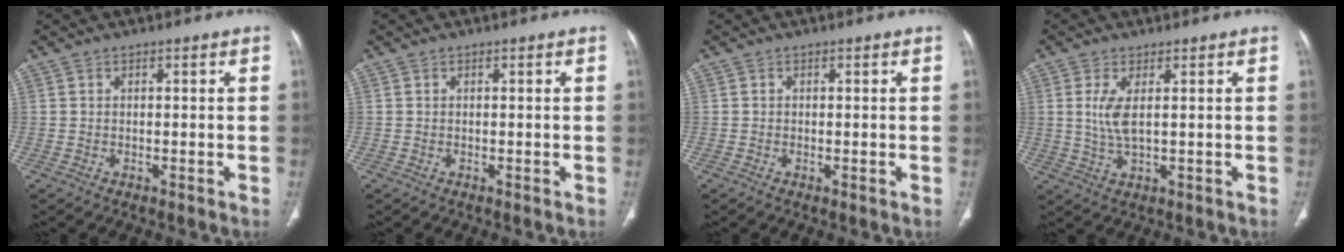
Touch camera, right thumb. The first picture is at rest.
{"total": 0.0}
{"total": 0.0}
{"total": 4.7, "force": [1.0, 1.5, 4.3], "torque": [-0.103, -0.009, 0.025]}